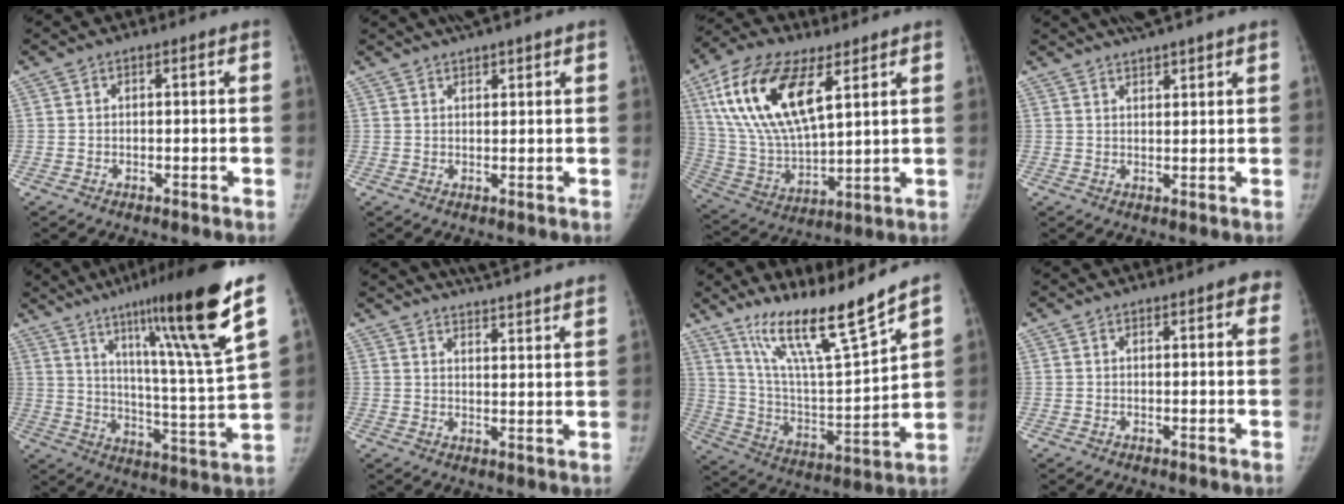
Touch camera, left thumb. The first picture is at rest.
{"total": 4.4, "force": [3.6, 0.6, 2.4], "torque": [-0.029, 0.005, 0.060]}
{"total": 20.5, "force": [8.9, 9.2, 16.0], "torque": [-0.302, -0.023, 0.171]}
{"total": 6.0, "force": [5.0, 0.7, 3.3], "torque": [-0.042, 0.003, 0.082]}
{"total": 24.1, "force": [14.4, 1.7, 19.2], "torque": [-0.275, -0.054, 0.227]}
{"total": 17.8, "force": [16.2, 1.7, 7.2], "torque": [-0.089, -0.049, 0.211]}
{"total": 18.9, "force": [14.7, 0.9, 11.9], "torque": [-0.178, -0.084, 0.268]}
{"total": 3.7, "force": [2.0, 1.1, 2.9], "torque": [-0.018, -0.001, 0.018]}